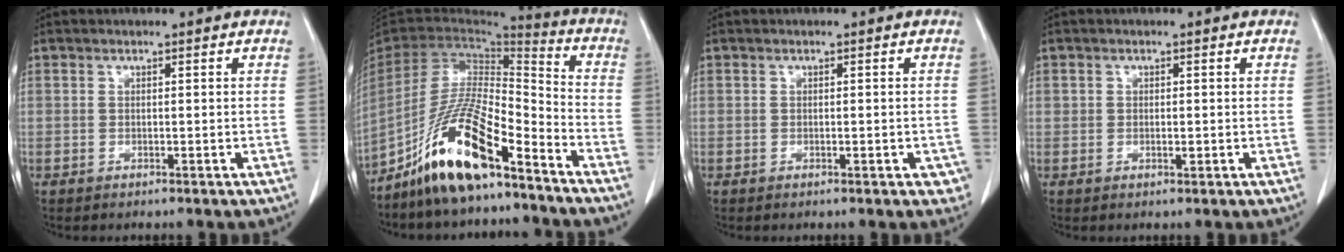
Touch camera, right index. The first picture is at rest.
{"total": 15.5, "force": [-10.5, 2.7, 11.0], "torque": [-0.220, -0.001, -0.194]}
{"total": 2.4, "force": [-1.0, 1.0, 1.9], "torque": [-0.014, 0.002, -0.009]}
{"total": 1.1, "force": [-0.2, 0.7, 0.9], "torque": [-0.016, 0.000, 0.000]}